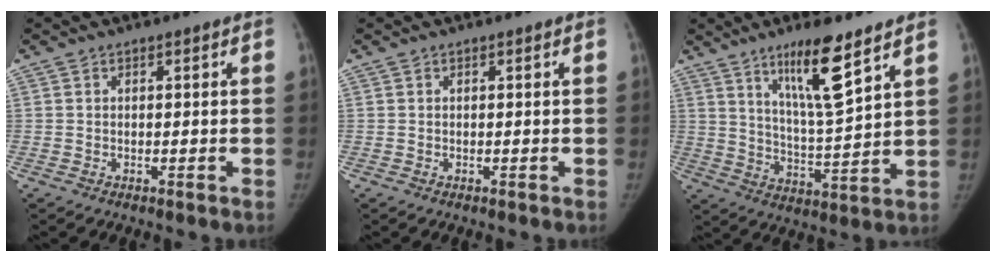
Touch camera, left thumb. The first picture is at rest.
{"total": 0.0}
{"total": 12.6, "force": [7.8, 1.8, 9.7], "torque": [-0.162, -0.054, 0.143]}